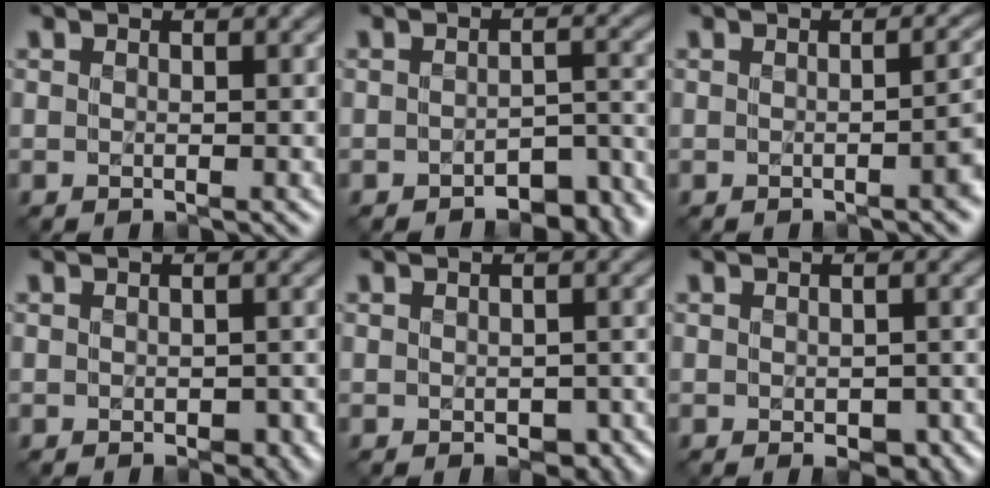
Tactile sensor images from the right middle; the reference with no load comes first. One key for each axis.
{"total": 4.4, "fx": -3.4, "fy": 1.9, "fz": 2.0, "tx": -0.017, "ty": -0.004, "tz": -0.040}
{"total": 2.9, "fx": -0.8, "fy": 0.9, "fz": 2.7, "tx": -0.026, "ty": 0.007, "tz": -0.011}
{"total": 1.5, "fx": -0.3, "fy": 1.0, "fz": 1.1, "tx": -0.017, "ty": -0.007, "tz": -0.001}
{"total": 2.3, "fx": -0.7, "fy": 1.5, "fz": 1.6, "tx": -0.021, "ty": -0.011, "tz": -0.004}
{"total": 2.7, "fx": -0.8, "fy": 1.6, "fz": 2.0, "tx": -0.027, "ty": -0.013, "tz": -0.005}